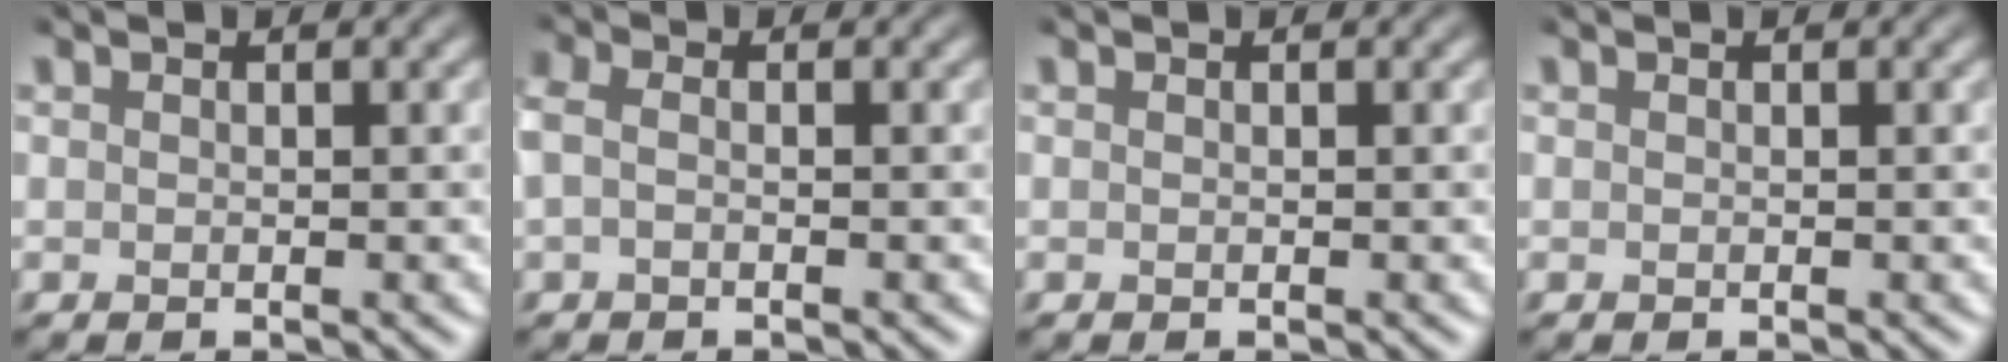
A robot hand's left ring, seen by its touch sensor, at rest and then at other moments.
{"total": 1.2, "force": [-0.3, 0.5, 1.0], "torque": [-0.025, -0.001, -0.012]}
{"total": 0.0}
{"total": 0.0}